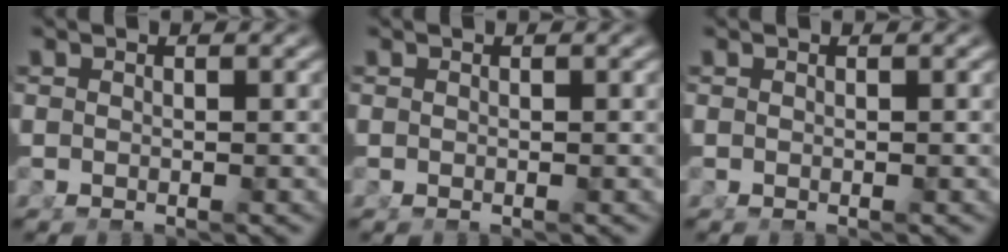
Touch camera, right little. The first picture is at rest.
{"total": 0.0}
{"total": 0.0}